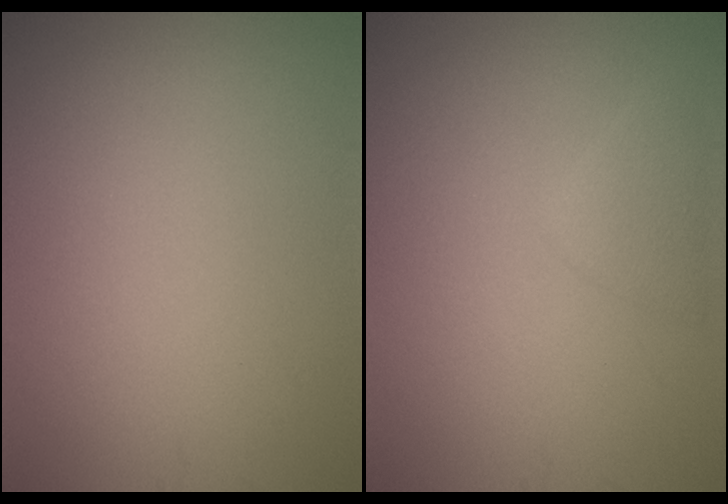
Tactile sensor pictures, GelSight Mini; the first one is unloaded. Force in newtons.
{"total": 1.5, "press": 1.5, "slide": 0.1}